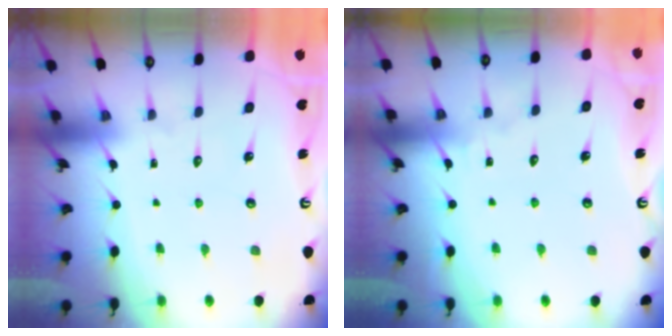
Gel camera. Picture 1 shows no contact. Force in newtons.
{"total": 1.9, "press": 1.9, "slide": 0.2}